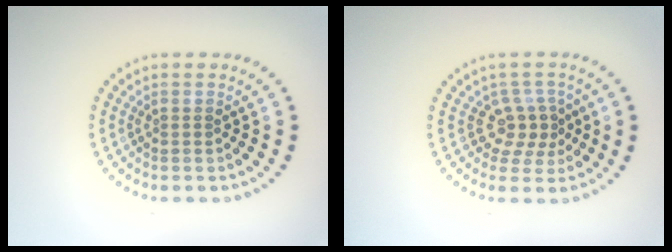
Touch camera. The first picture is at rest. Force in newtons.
{"total": 2.8, "press": 2.2, "slide": 1.8}